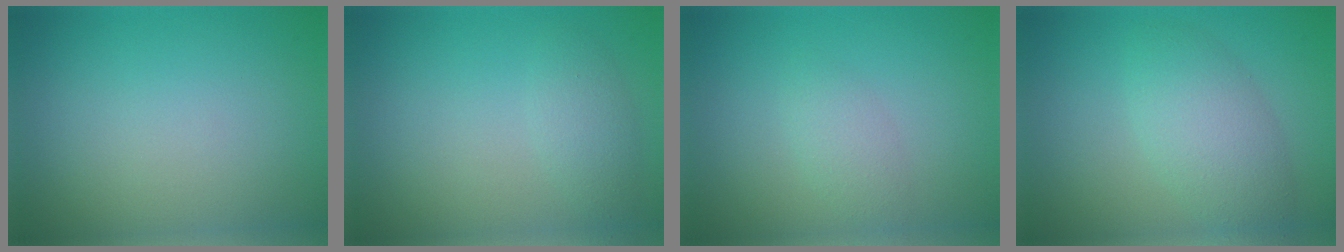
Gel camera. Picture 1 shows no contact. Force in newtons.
{"total": 1.7, "press": 1.7, "slide": 0.1}
{"total": 1.6, "press": 1.6, "slide": 0.1}
{"total": 4.1, "press": 4.1, "slide": 0.0}